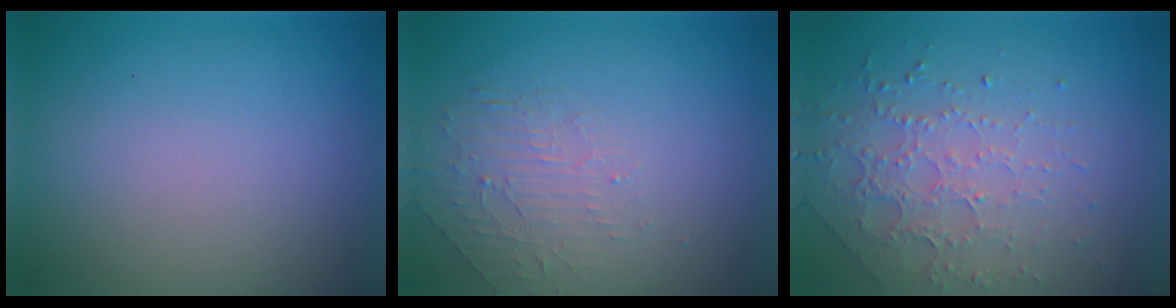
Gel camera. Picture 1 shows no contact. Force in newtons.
{"total": 2.0, "press": 0.9, "slide": 1.8}
{"total": 4.4, "press": 3.0, "slide": 3.2}